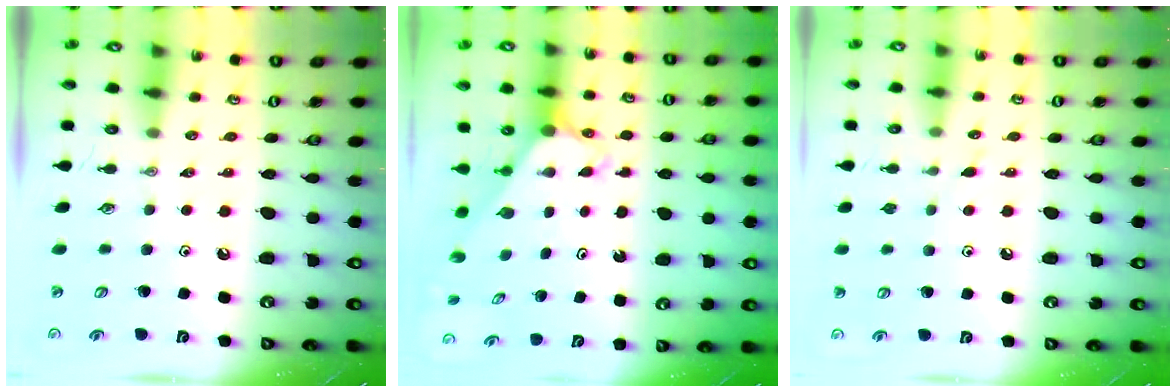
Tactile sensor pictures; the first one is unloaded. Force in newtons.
{"total": 2.5, "press": 2.5, "slide": 0.1}
{"total": 5.7, "press": 5.7, "slide": 0.5}